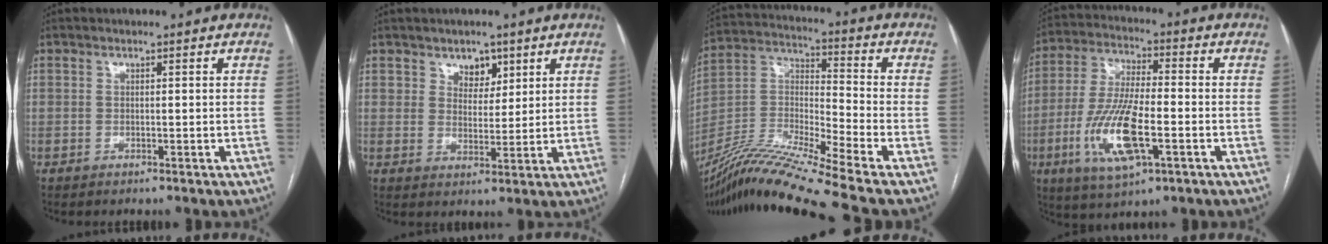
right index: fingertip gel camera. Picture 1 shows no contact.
{"total": 4.2, "force": [2.7, 2.9, 1.4], "torque": [-0.017, 0.000, 0.050]}
{"total": 18.7, "force": [-15.3, -1.8, 10.6], "torque": [-0.231, -0.015, -0.291]}
{"total": 13.5, "force": [-4.1, 3.5, 12.4], "torque": [-0.263, -0.010, -0.070]}